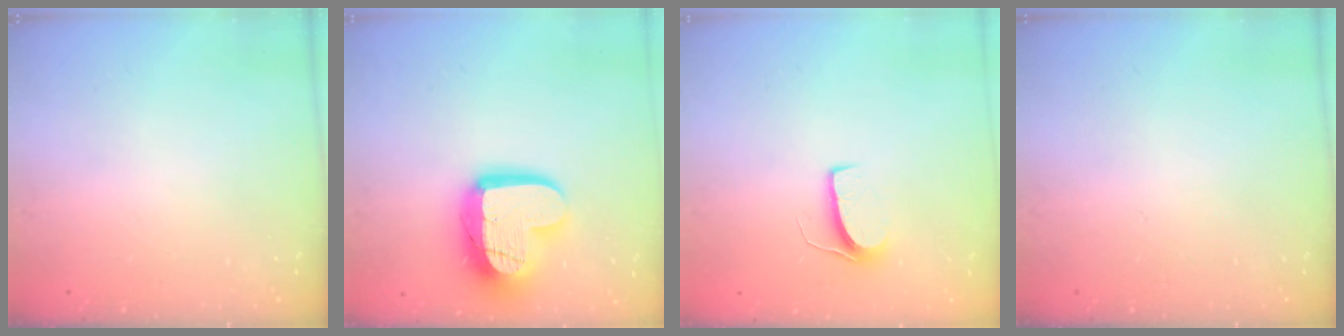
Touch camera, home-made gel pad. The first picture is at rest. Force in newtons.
{"total": 16.1, "press": 16.1, "slide": 0.9}
{"total": 6.8, "press": 6.7, "slide": 0.5}
{"total": 0.0}